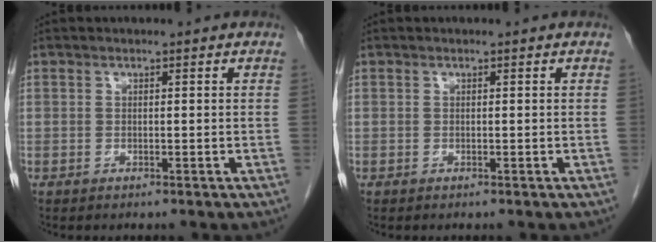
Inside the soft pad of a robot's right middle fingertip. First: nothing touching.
{"total": 0.0}